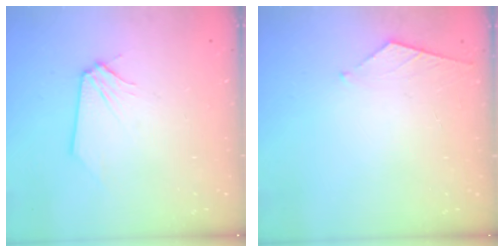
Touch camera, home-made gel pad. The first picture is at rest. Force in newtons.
{"total": 5.2, "press": 5.2, "slide": 0.6}